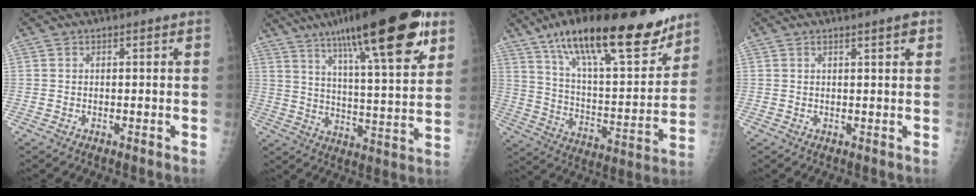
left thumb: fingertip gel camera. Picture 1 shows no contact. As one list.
[{"total": 26.1, "force": [15.2, 5.6, 20.5], "torque": [-0.303, -0.037, 0.235]}, {"total": 26.8, "force": [18.2, 8.0, 18.0], "torque": [-0.254, -0.063, 0.298]}, {"total": 1.8, "force": [1.2, 0.0, 1.4], "torque": [-0.020, -0.005, 0.017]}]